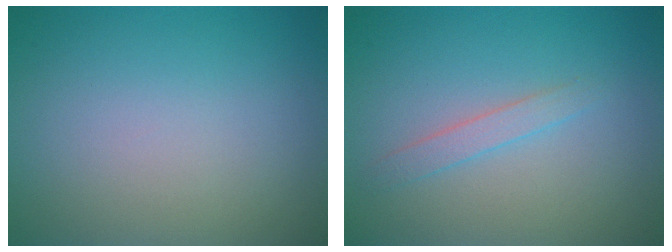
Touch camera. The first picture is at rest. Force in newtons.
{"total": 1.3, "press": 1.3, "slide": 0.0}